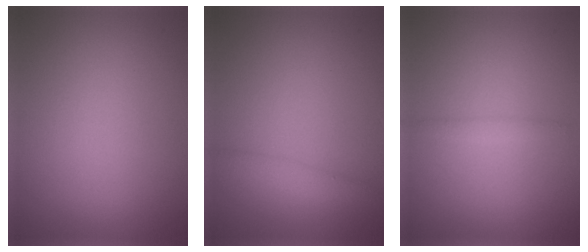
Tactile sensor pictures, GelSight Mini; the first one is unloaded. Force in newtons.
{"total": 1.7, "press": 1.7, "slide": 0.0}
{"total": 0.9, "press": 0.9, "slide": 0.0}